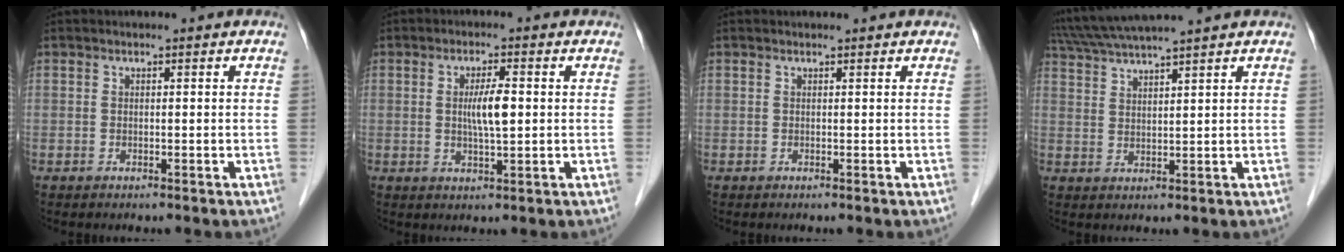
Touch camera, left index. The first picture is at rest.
{"total": 4.5, "force": [0.3, 0.6, 4.5], "torque": [-0.081, 0.001, 0.006]}
{"total": 1.4, "force": [1.4, 0.3, 0.3], "torque": [-0.012, 0.016, 0.015]}
{"total": 9.6, "force": [8.4, -1.3, 4.3], "torque": [-0.079, 0.026, 0.142]}